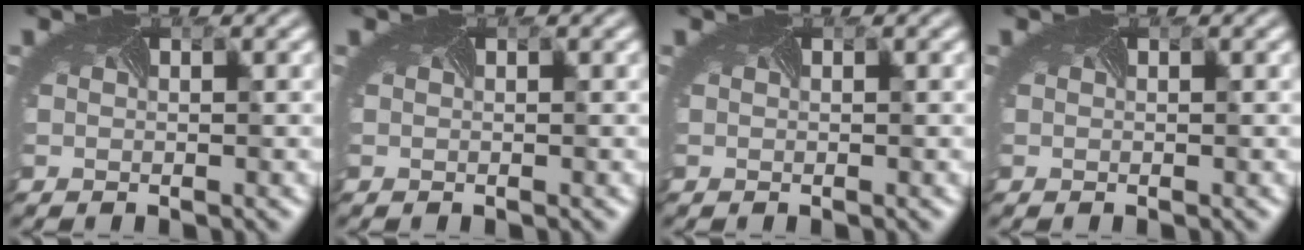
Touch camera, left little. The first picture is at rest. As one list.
[{"total": 0.0}, {"total": 0.0}, {"total": 0.0}]